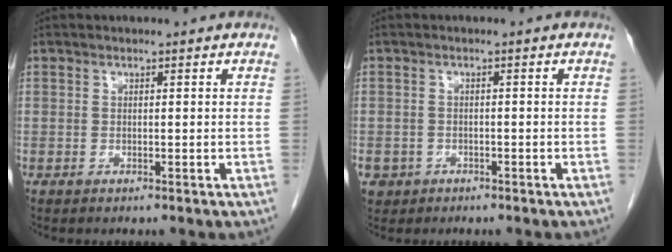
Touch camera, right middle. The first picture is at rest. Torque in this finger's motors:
{"motor_torque": [1.09, -1.05, 0.51, 0.15]}